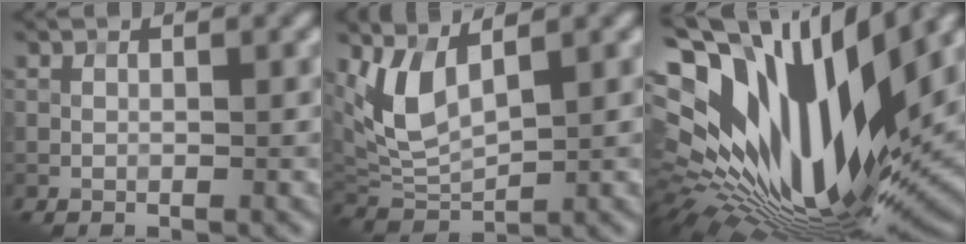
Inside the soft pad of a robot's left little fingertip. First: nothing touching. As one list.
[{"total": 4.8, "force": [2.1, 1.9, 3.9], "torque": [-0.099, -0.009, 0.051]}, {"total": 19.2, "force": [4.7, 8.6, 16.4], "torque": [-0.303, -0.033, 0.099]}]